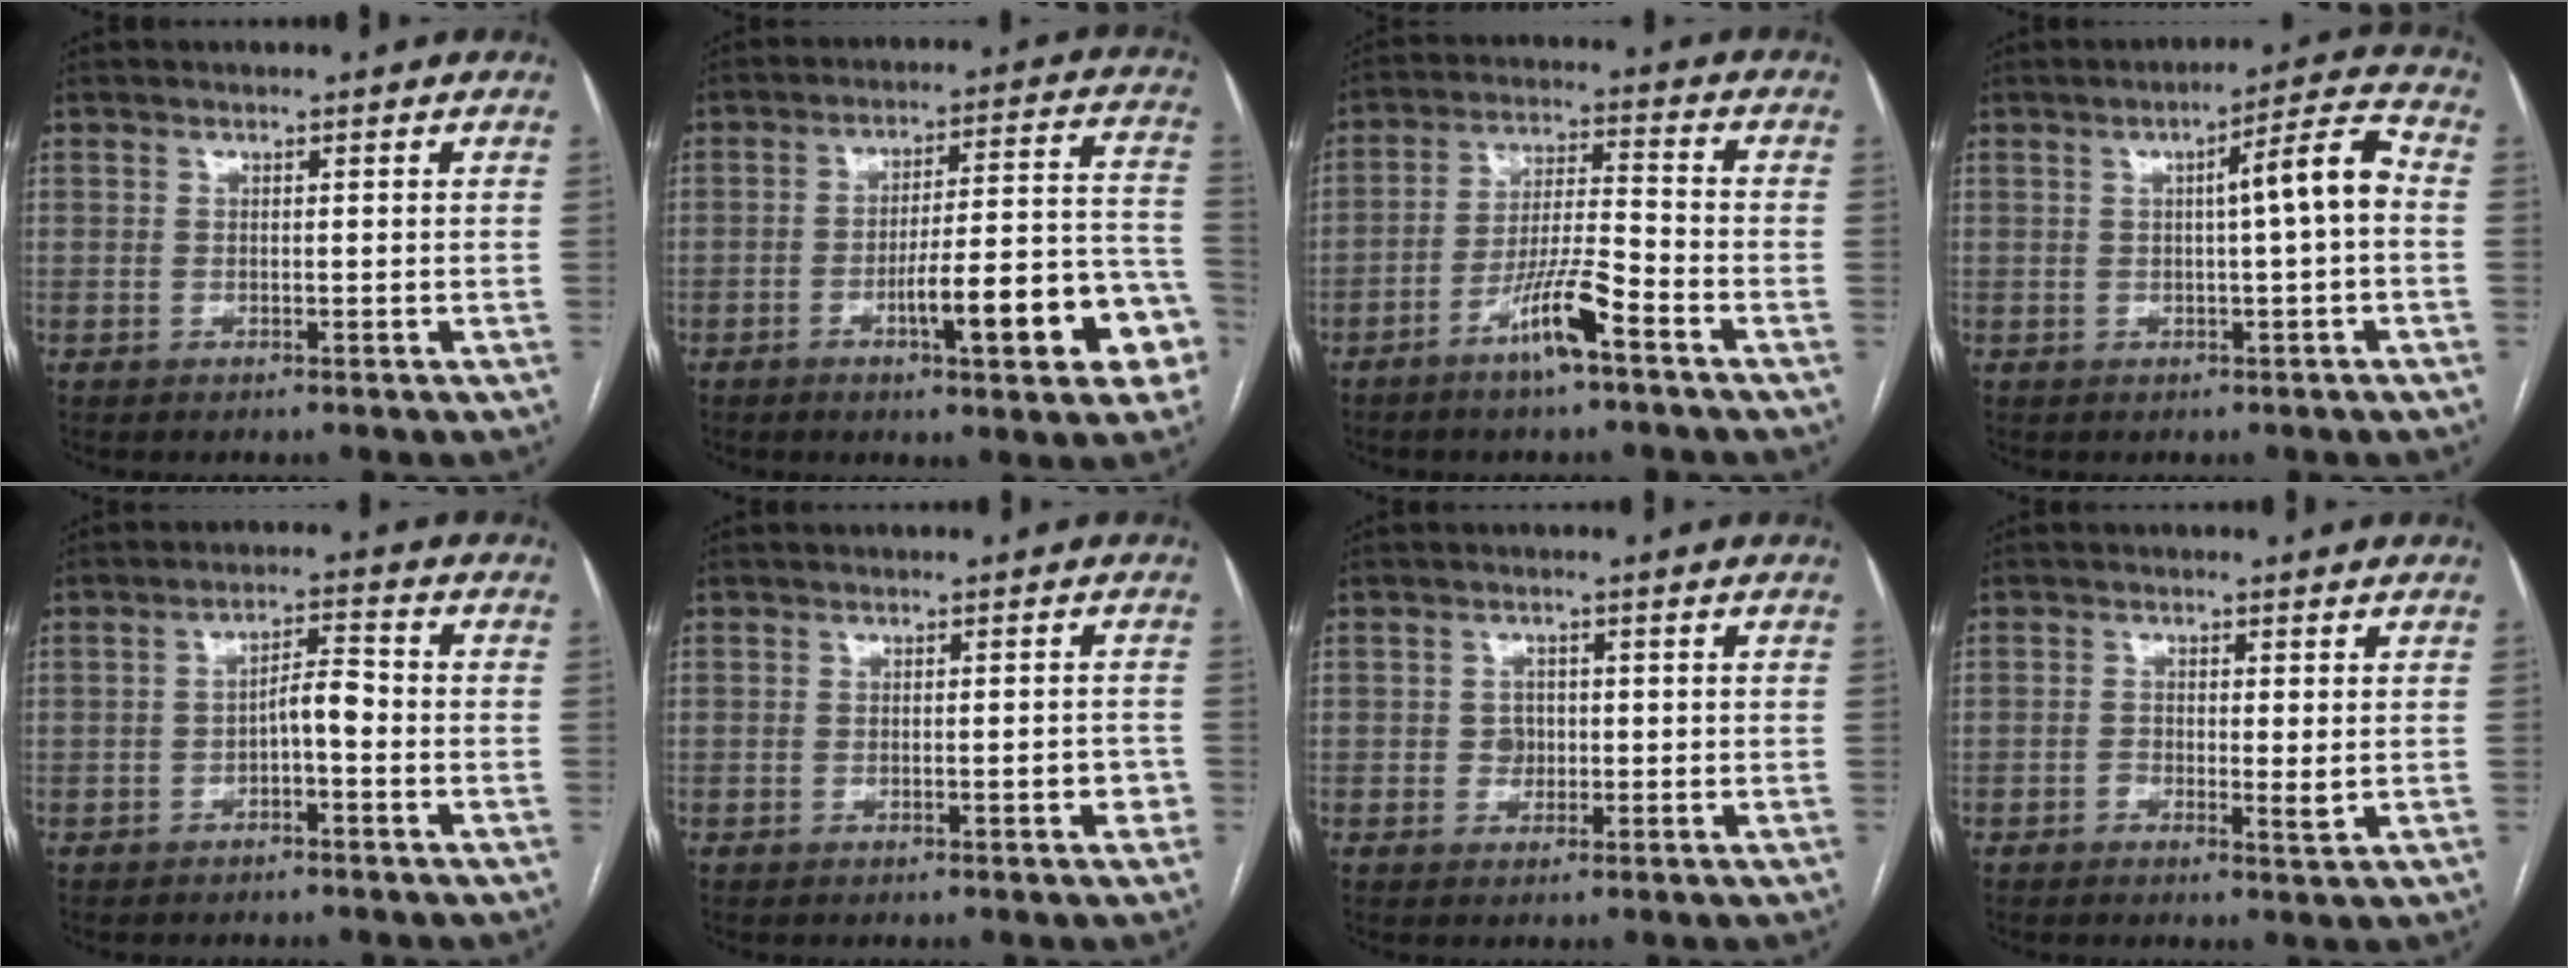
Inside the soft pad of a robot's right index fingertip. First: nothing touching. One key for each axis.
{"total": 15.2, "fx": -6.0, "fy": 2.5, "fz": 13.8, "tx": -0.170, "ty": 0.027, "tz": -0.075}
{"total": 8.7, "fx": -5.1, "fy": 0.5, "fz": 7.0, "tx": -0.137, "ty": -0.001, "tz": -0.093}
{"total": 7.3, "fx": 0.2, "fy": 0.1, "fz": 7.3, "tx": -0.105, "ty": 0.018, "tz": -0.001}
{"total": 4.0, "fx": -1.4, "fy": 1.0, "fz": 3.6, "tx": -0.058, "ty": 0.015, "tz": -0.021}
{"total": 2.1, "fx": -0.9, "fy": 0.6, "fz": 1.8, "tx": -0.018, "ty": 0.004, "tz": -0.008}
{"total": 2.0, "fx": -0.2, "fy": 1.8, "fz": 0.8, "tx": -0.008, "ty": 0.006, "tz": 0.001}
{"total": 2.3, "fx": -0.4, "fy": 0.7, "fz": 2.2, "tx": -0.034, "ty": -0.001, "tz": -0.002}